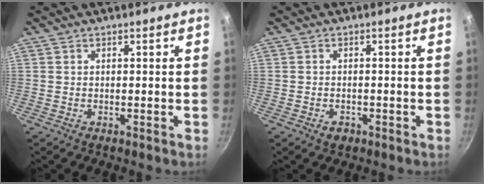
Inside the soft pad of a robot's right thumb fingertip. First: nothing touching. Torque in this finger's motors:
{"motor_torque": [-0.18, 0.12, -0.05, 0.00, 0.04]}